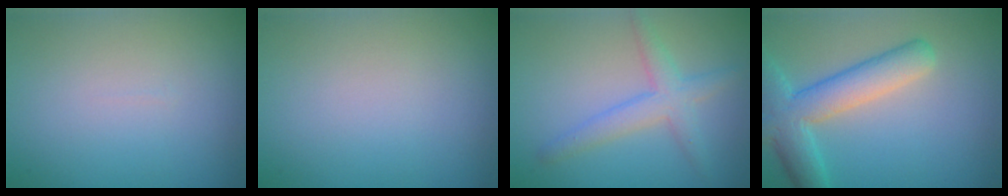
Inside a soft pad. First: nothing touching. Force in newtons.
{"total": 0.0}
{"total": 3.0, "press": 3.0, "slide": 0.1}
{"total": 6.2, "press": 6.2, "slide": 0.4}